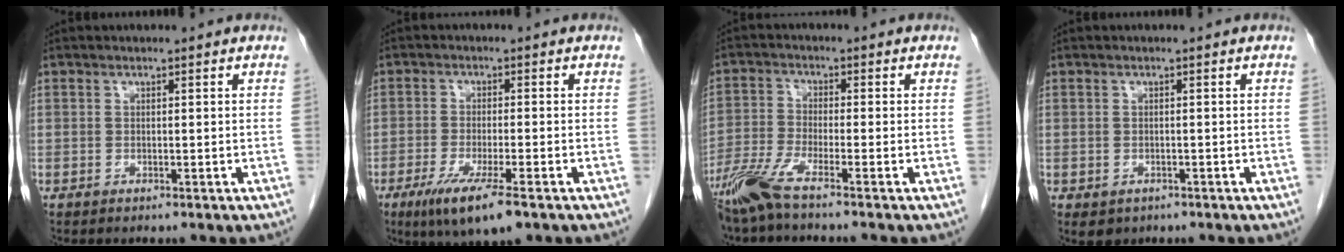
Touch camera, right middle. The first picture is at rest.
{"total": 8.3, "force": [-4.9, 0.8, 6.6], "torque": [-0.119, -0.023, -0.079]}
{"total": 6.0, "force": [-4.7, -0.4, 3.7], "torque": [-0.084, -0.021, -0.102]}
{"total": 2.5, "force": [-1.3, 1.9, 0.8], "torque": [-0.008, 0.000, -0.009]}